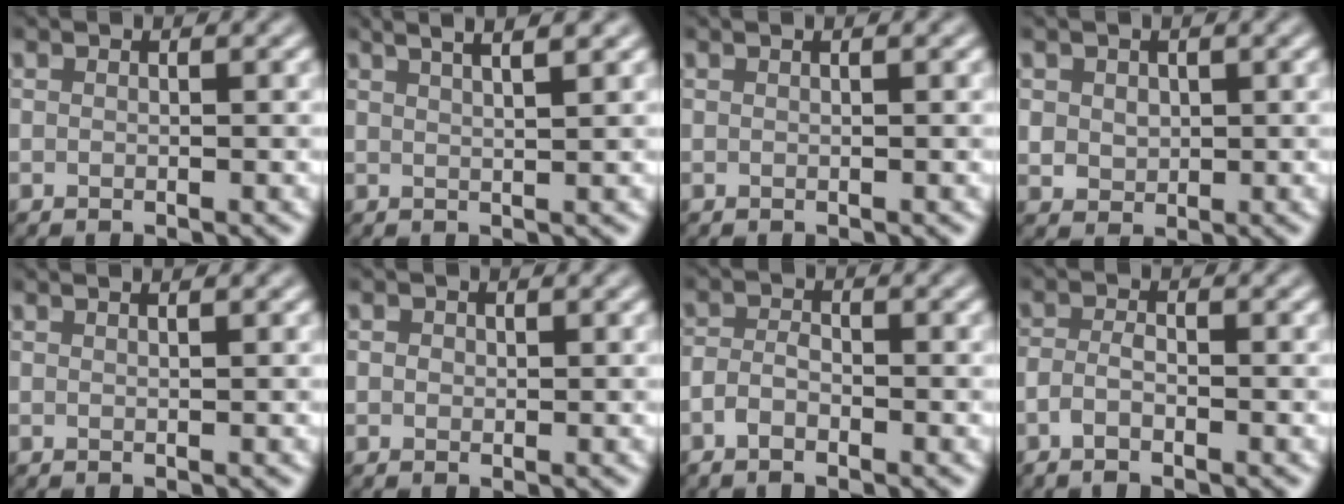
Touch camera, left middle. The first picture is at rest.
{"total": 5.6, "force": [3.5, 2.2, 3.8], "torque": [-0.019, 0.038, 0.015]}
{"total": 0.5, "force": [0.3, 0.2, 0.4], "torque": [-0.002, 0.002, -0.002]}
{"total": 1.6, "force": [0.3, 1.5, 0.6], "torque": [-0.016, -0.006, 0.008]}
{"total": 1.3, "force": [0.9, 0.5, 0.8], "torque": [0.002, -0.002, -0.004]}
{"total": 0.6, "force": [0.0, 0.6, 0.0], "torque": [-0.002, -0.003, -0.002]}
{"total": 1.7, "force": [-1.2, 0.7, 0.9], "torque": [-0.019, 0.001, -0.028]}
{"total": 1.5, "force": [-1.0, 0.5, 1.0], "torque": [-0.023, -0.001, -0.025]}